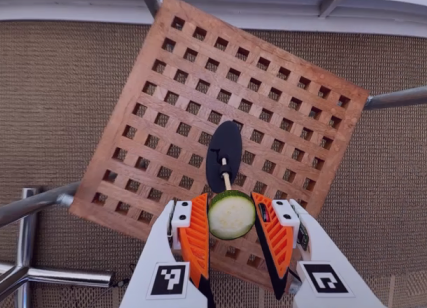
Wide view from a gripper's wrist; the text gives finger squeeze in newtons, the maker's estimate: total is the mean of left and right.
{"total": 9.2, "left": 9.4, "right": 8.9}